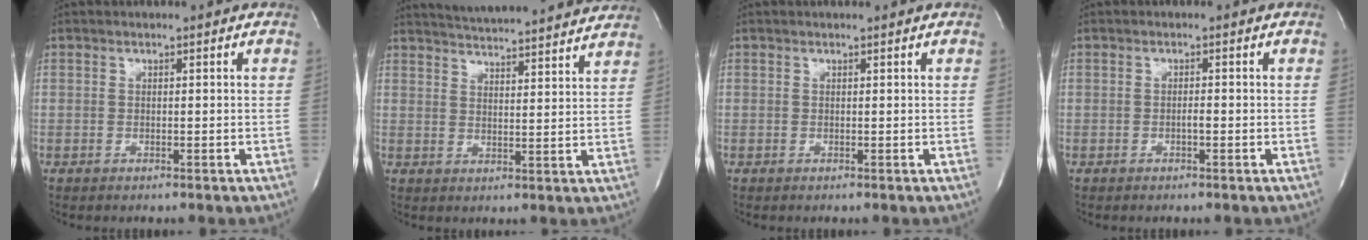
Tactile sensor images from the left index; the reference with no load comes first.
{"total": 18.9, "force": [17.8, 0.8, 6.4], "torque": [-0.106, -0.001, 0.235]}
{"total": 0.9, "force": [0.8, 0.0, 0.2], "torque": [-0.005, 0.010, 0.012]}
{"total": 0.8, "force": [-0.5, 0.1, 0.7], "torque": [-0.017, -0.001, -0.007]}